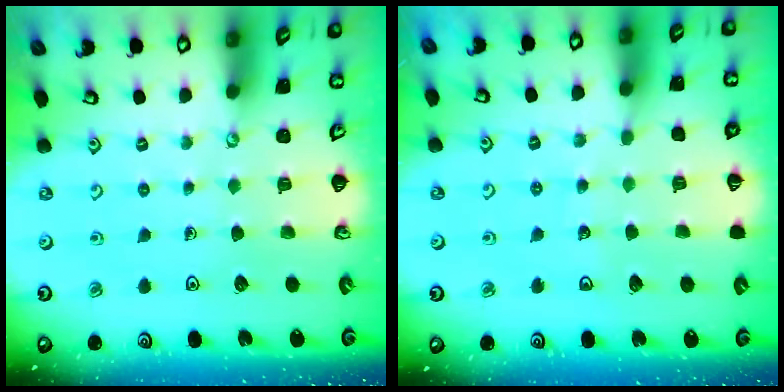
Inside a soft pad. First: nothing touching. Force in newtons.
{"total": 4.9, "press": 4.9, "slide": 0.4}